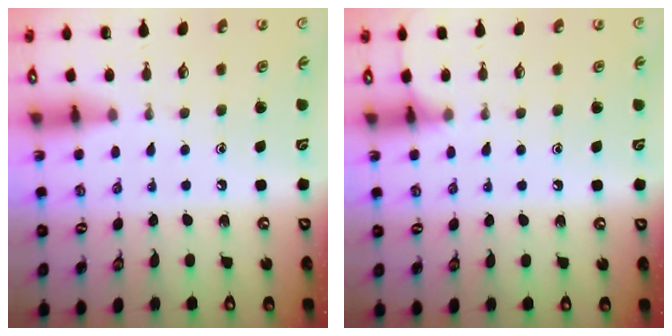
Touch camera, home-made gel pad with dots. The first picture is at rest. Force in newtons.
{"total": 4.5, "press": 4.4, "slide": 0.6}